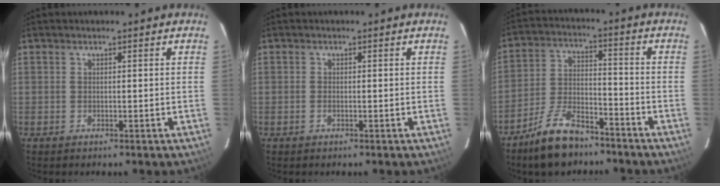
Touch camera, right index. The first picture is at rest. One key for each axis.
{"total": 0.8, "fx": -0.4, "fy": 0.3, "fz": 0.6, "tx": -0.013, "ty": 0.000, "tz": -0.008}
{"total": 11.4, "fx": -8.8, "fy": 4.4, "fz": 5.8, "tx": -0.127, "ty": 0.011, "tz": -0.158}